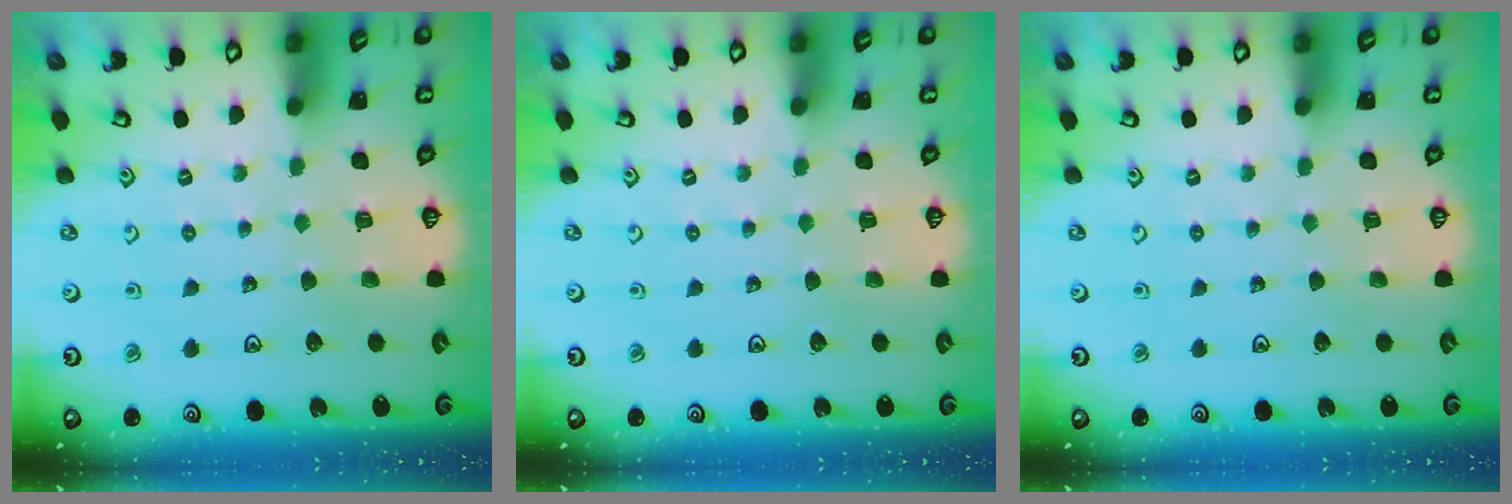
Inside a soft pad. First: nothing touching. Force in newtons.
{"total": 0.0}
{"total": 0.0}